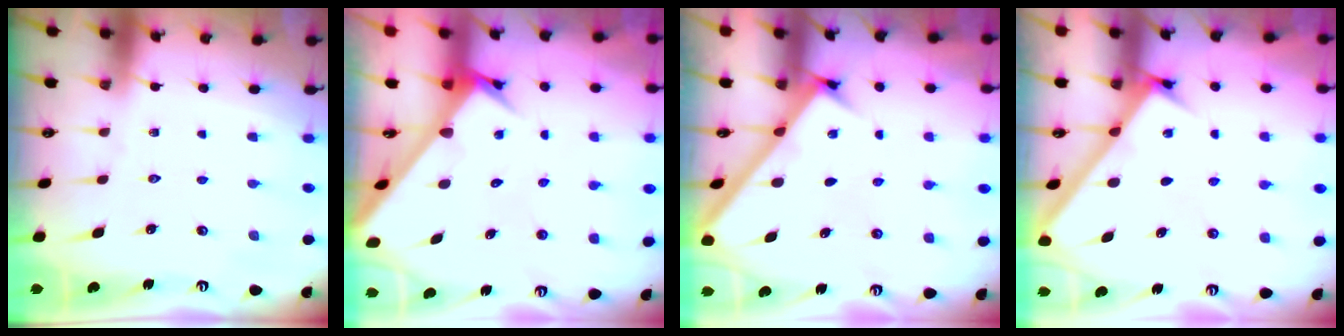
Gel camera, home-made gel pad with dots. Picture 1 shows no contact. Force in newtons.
{"total": 3.0, "press": 3.0, "slide": 0.3}
{"total": 2.5, "press": 2.5, "slide": 0.3}
{"total": 3.1, "press": 3.1, "slide": 0.1}